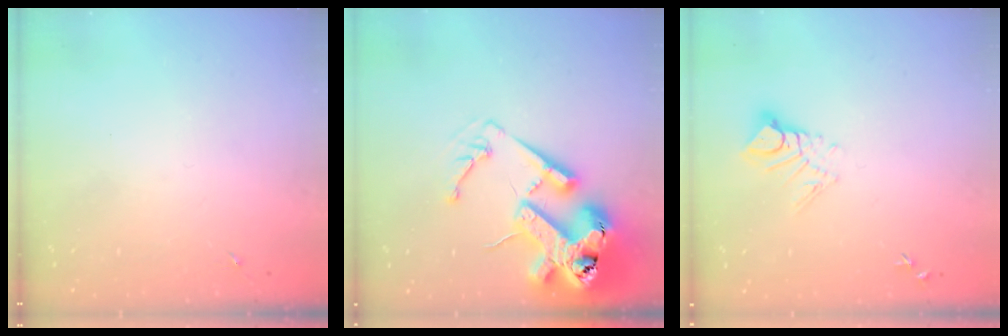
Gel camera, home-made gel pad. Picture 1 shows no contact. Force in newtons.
{"total": 24.1, "press": 23.9, "slide": 3.2}
{"total": 7.9, "press": 7.8, "slide": 0.7}